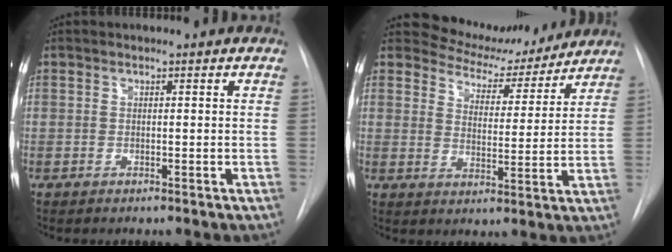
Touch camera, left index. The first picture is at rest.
{"total": 10.1, "force": [9.5, 3.3, 0.9], "torque": [-0.005, -0.004, 0.132]}